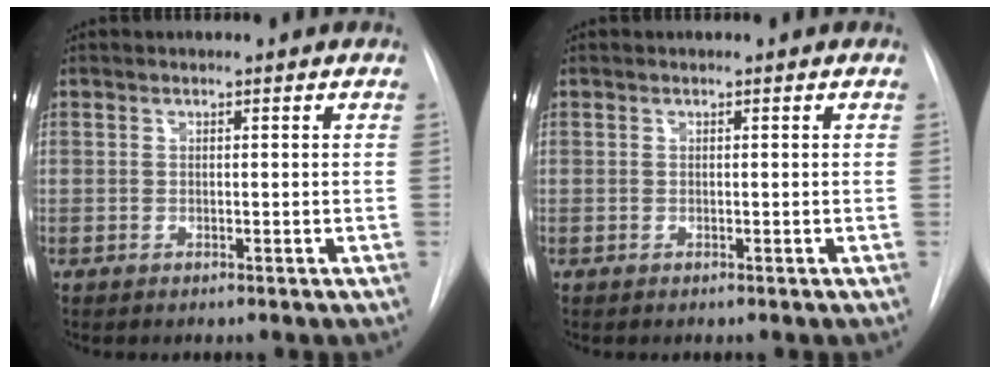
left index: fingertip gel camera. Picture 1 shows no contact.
{"total": 0.0}